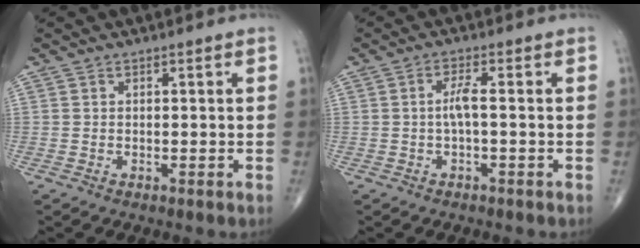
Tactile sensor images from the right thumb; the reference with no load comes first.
{"total": 2.5, "force": [-0.3, 0.3, 2.5], "torque": [-0.055, 0.009, -0.007]}